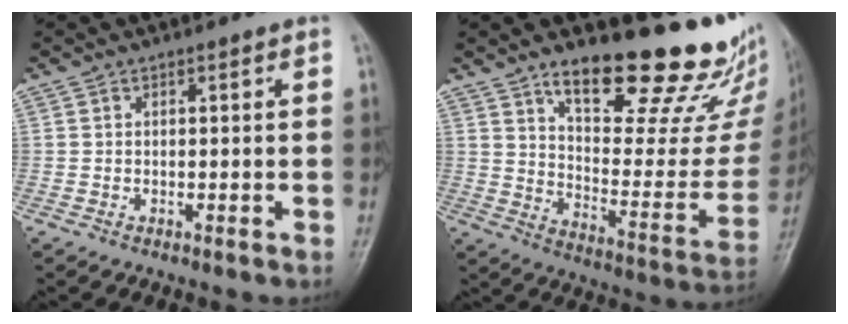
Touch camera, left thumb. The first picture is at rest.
{"total": 25.0, "force": [18.7, 8.2, 14.3], "torque": [-0.152, -0.115, 0.268]}